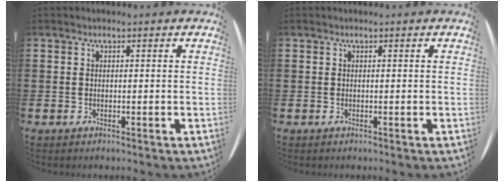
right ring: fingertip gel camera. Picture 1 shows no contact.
{"total": 0.0}